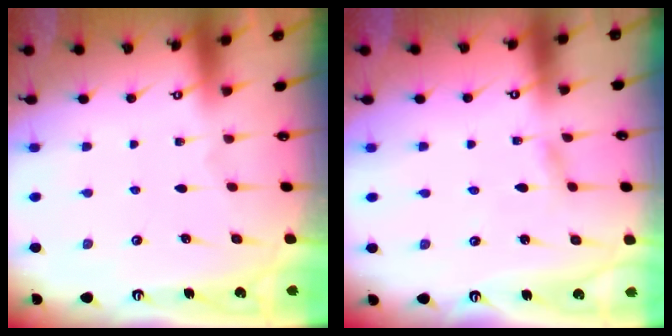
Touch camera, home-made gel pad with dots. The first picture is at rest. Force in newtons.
{"total": 2.3, "press": 2.3, "slide": 0.2}